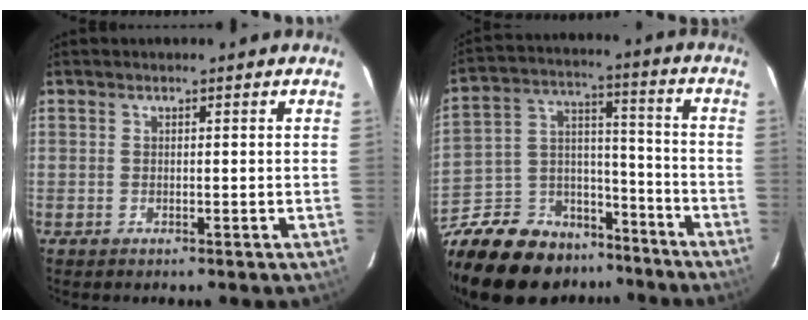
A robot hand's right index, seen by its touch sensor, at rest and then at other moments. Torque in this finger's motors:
{"motor_torque": [0.10, -0.80, -0.14, -0.21]}